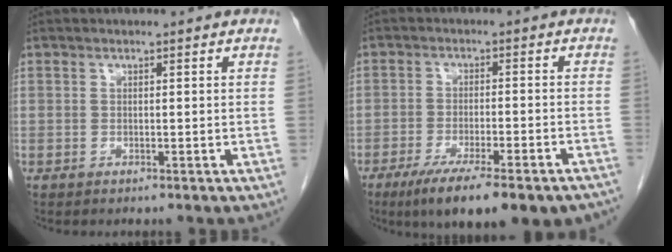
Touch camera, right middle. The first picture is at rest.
{"total": 16.2, "force": [-12.2, 2.7, 10.4], "torque": [-0.117, -0.019, -0.177]}